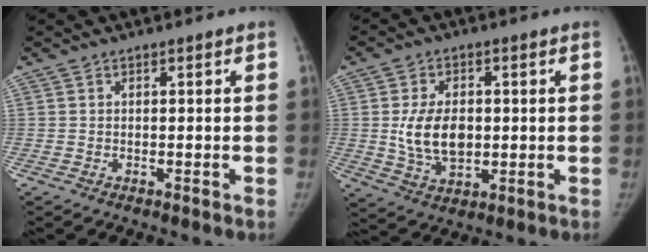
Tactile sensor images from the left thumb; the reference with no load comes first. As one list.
[{"total": 9.8, "force": [0.4, 6.3, 7.4], "torque": [-0.119, -0.007, 0.016]}]